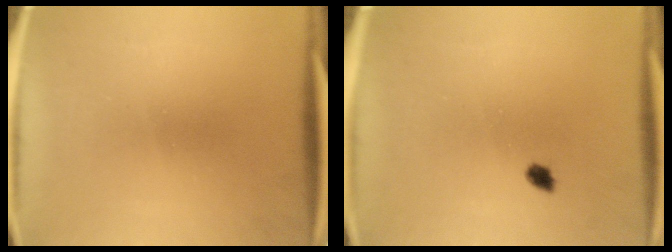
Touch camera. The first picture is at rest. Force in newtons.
{"total": 1.5}